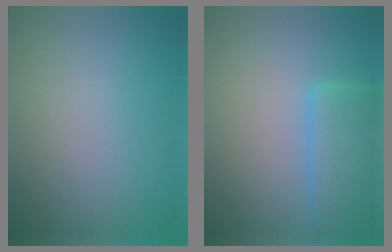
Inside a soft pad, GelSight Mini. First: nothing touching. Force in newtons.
{"total": 5.0, "press": 5.0, "slide": 0.3}